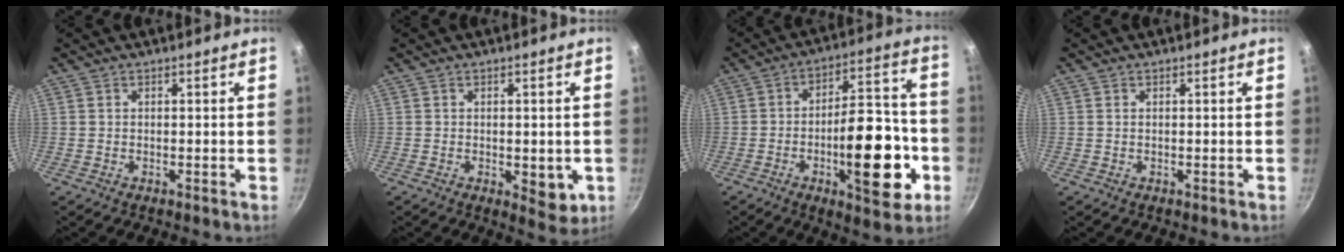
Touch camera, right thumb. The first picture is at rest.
{"total": 5.8, "force": [-1.0, 3.1, 4.9], "torque": [-0.053, -0.009, -0.008]}
{"total": 19.7, "force": [-6.0, 7.9, 17.0], "torque": [-0.211, 0.042, -0.084]}
{"total": 0.0}